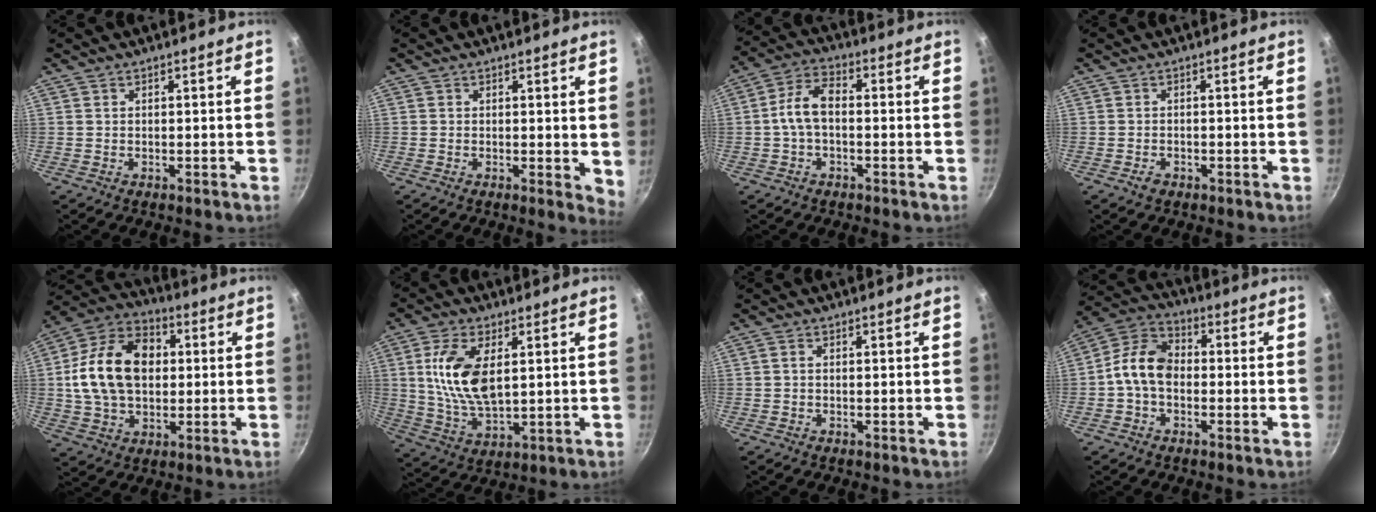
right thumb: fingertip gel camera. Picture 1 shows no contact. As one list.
[{"total": 3.3, "force": [0.6, 1.7, 2.8], "torque": [-0.028, -0.005, 0.006]}, {"total": 7.0, "force": [-0.8, 4.0, 5.7], "torque": [-0.108, 0.034, -0.023]}, {"total": 1.6, "force": [-1.0, 1.0, 0.8], "torque": [-0.017, 0.008, -0.016]}, {"total": 18.4, "force": [1.8, 12.9, 13.0], "torque": [-0.207, 0.024, 0.019]}, {"total": 12.9, "force": [2.8, 6.5, 10.8], "torque": [-0.204, -0.012, 0.060]}, {"total": 0.7, "force": [0.0, 0.4, 0.6], "torque": [-0.012, 0.004, 0.000]}, {"total": 9.5, "force": [-1.0, 6.6, 6.8], "torque": [-0.109, 0.032, -0.040]}]